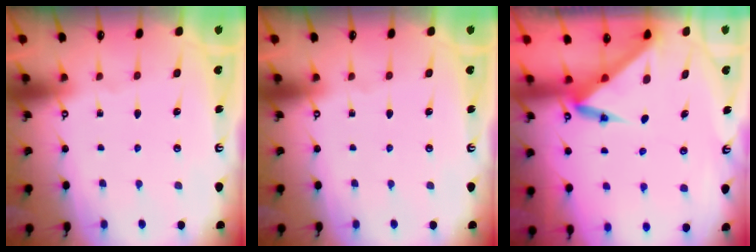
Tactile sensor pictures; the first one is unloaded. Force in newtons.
{"total": 0.0}
{"total": 3.6, "press": 3.6, "slide": 0.2}